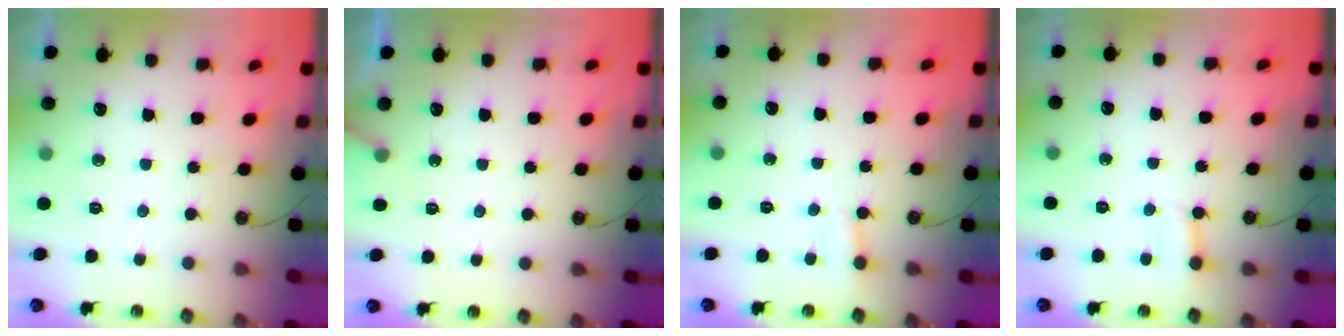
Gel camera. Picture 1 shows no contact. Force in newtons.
{"total": 5.5, "press": 5.5, "slide": 0.3}
{"total": 3.4, "press": 3.3, "slide": 0.8}
{"total": 2.5, "press": 2.5, "slide": 0.2}